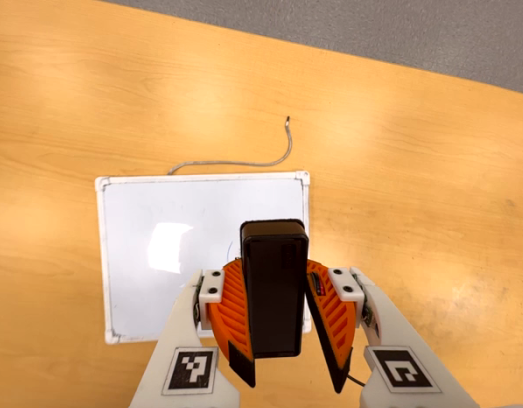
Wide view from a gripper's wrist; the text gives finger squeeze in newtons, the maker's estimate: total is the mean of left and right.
{"total": 7.1, "left": 7.6, "right": 6.6}